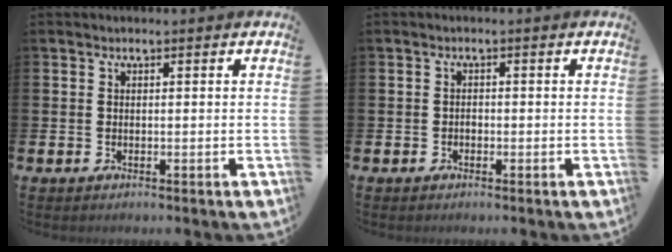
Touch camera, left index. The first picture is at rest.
{"total": 0.8, "force": [-0.5, 0.6, 0.2], "torque": [-0.010, 0.004, -0.008]}